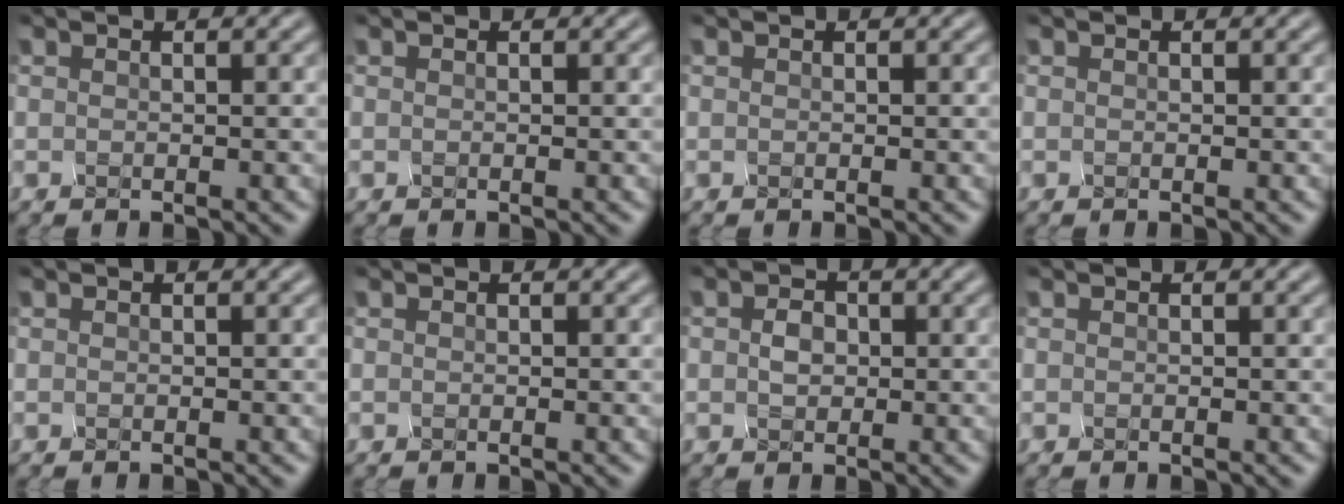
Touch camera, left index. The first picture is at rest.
{"total": 0.0}
{"total": 0.0}
{"total": 0.0}
{"total": 0.0}
{"total": 0.0}
{"total": 1.1, "force": [-0.1, -0.4, -1.0], "torque": [-0.017, 0.000, 0.020]}
{"total": 0.0}